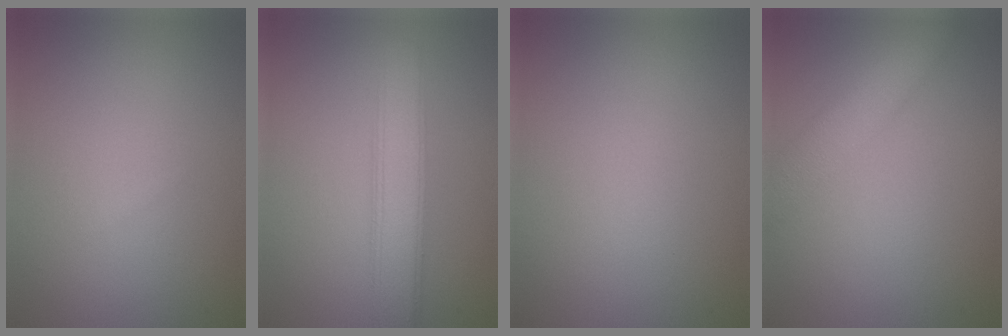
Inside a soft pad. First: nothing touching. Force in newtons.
{"total": 4.6, "press": 4.6, "slide": 0.1}
{"total": 0.0}
{"total": 4.1, "press": 4.1, "slide": 0.3}